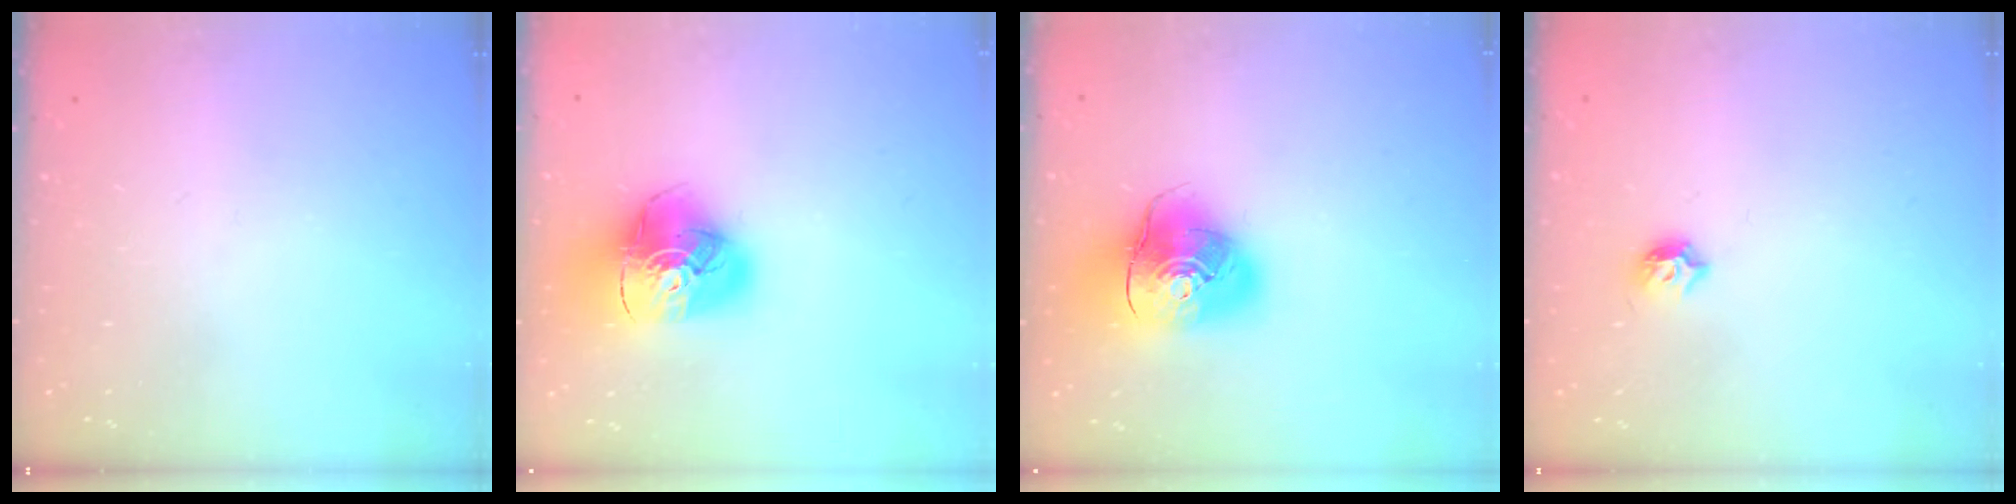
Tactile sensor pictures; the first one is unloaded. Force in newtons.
{"total": 14.9, "press": 14.8, "slide": 1.6}
{"total": 14.0, "press": 13.8, "slide": 2.4}
{"total": 4.4, "press": 4.3, "slide": 0.9}